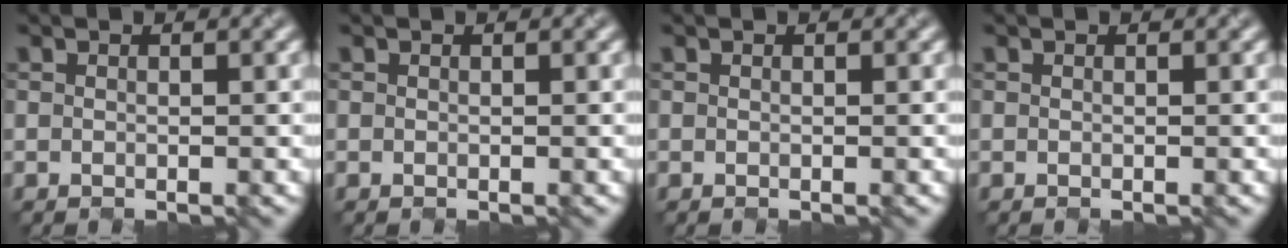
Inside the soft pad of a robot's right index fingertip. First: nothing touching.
{"total": 0.0}
{"total": 0.0}
{"total": 0.0}